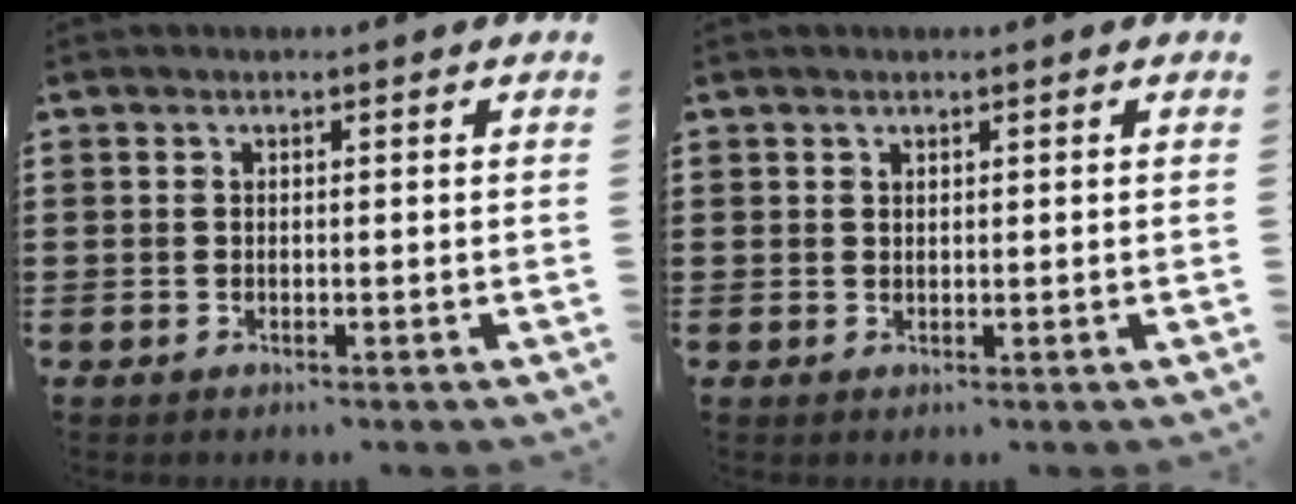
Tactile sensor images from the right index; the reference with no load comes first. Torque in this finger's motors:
{"motor_torque": [-0.25, -0.20, -0.02, 0.00]}